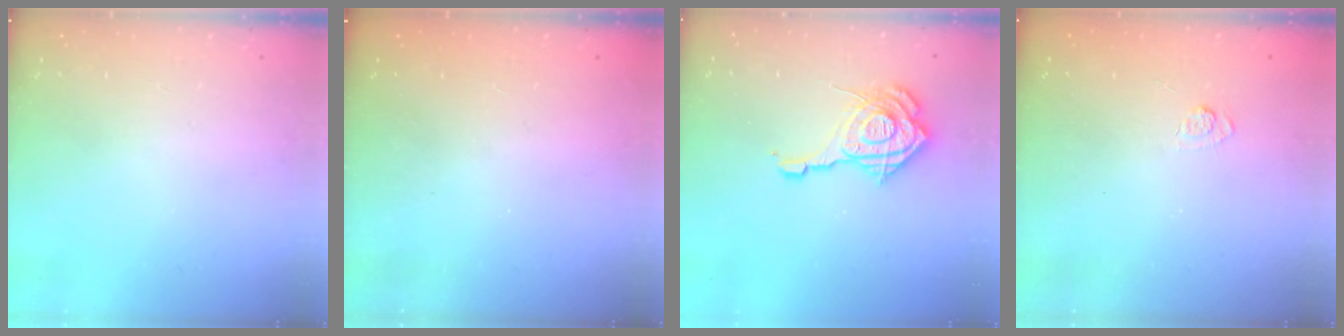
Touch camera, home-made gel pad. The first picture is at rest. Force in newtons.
{"total": 2.3, "press": 2.2, "slide": 0.8}
{"total": 16.9, "press": 16.8, "slide": 1.7}
{"total": 2.2, "press": 1.8, "slide": 1.3}